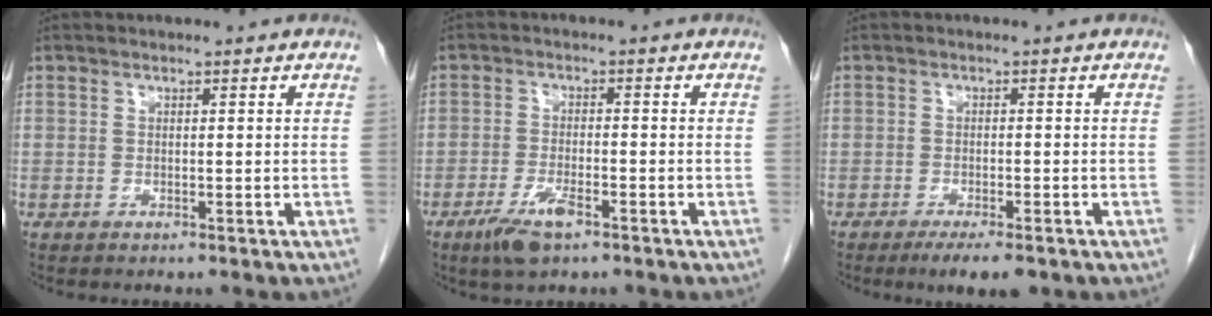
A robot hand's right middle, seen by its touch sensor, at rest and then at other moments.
{"total": 5.1, "force": [-3.1, 1.1, 3.8], "torque": [-0.082, -0.007, -0.054]}
{"total": 4.9, "force": [-3.3, 1.1, 3.3], "torque": [-0.045, -0.007, -0.047]}